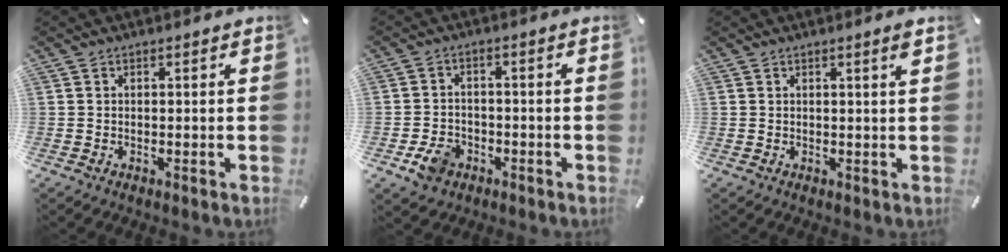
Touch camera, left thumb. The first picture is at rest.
{"total": 6.2, "force": [-2.9, 4.8, 2.7], "torque": [-0.051, 0.010, -0.054]}
{"total": 1.7, "force": [0.8, 0.0, 1.6], "torque": [-0.024, -0.005, 0.010]}